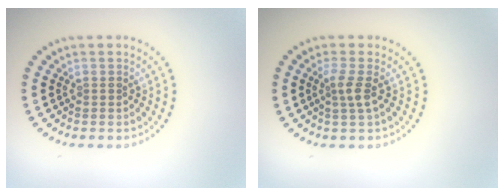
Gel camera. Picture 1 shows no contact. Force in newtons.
{"total": 1.7, "press": 1.3, "slide": 1.1}